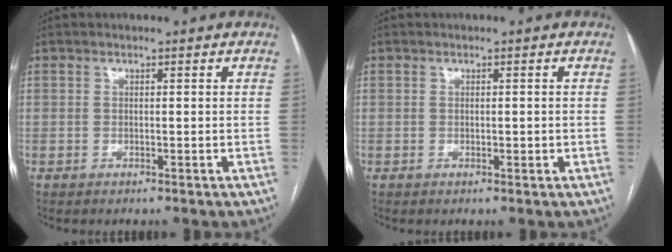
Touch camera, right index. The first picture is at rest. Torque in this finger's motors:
{"motor_torque": [-0.20, 0.11, 0.01, 0.00]}